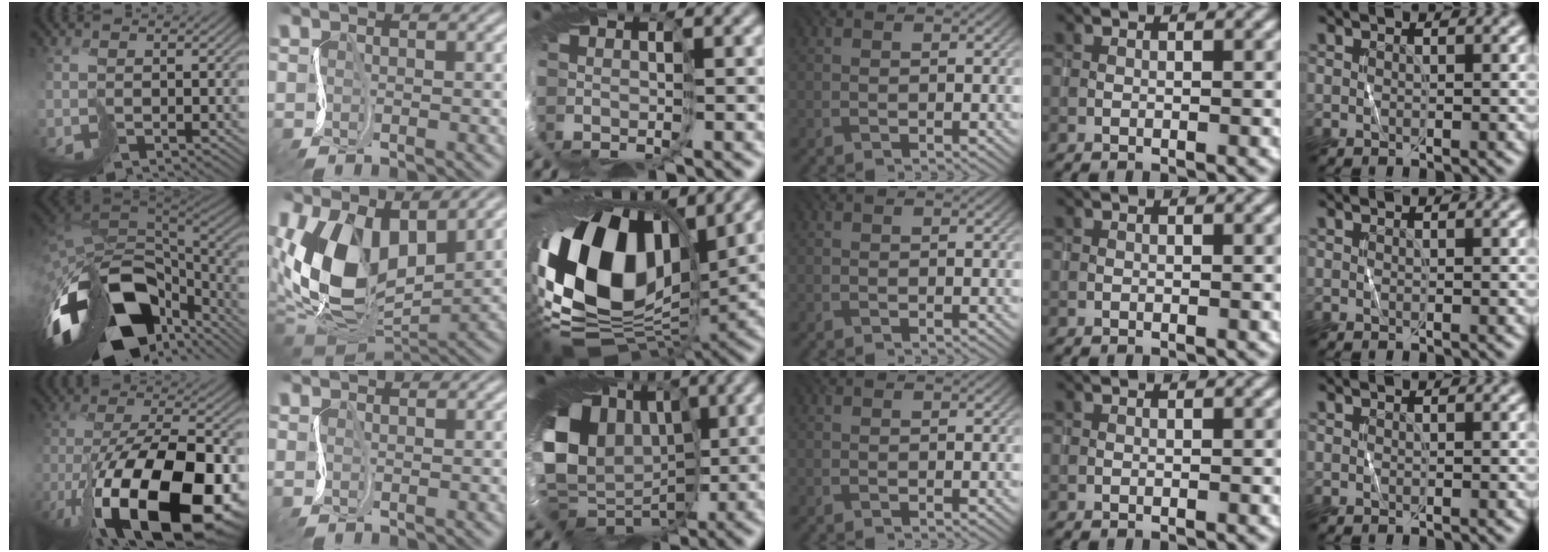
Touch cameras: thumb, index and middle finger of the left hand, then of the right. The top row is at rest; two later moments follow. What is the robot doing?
{"motion": "cut", "object": "wrapping paper"}